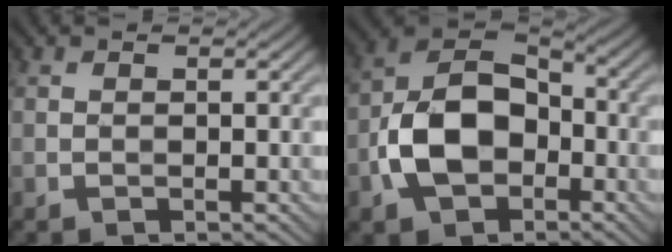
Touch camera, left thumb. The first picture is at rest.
{"total": 10.9, "force": [-3.3, 7.2, 7.5], "torque": [-0.158, 0.000, -0.076]}